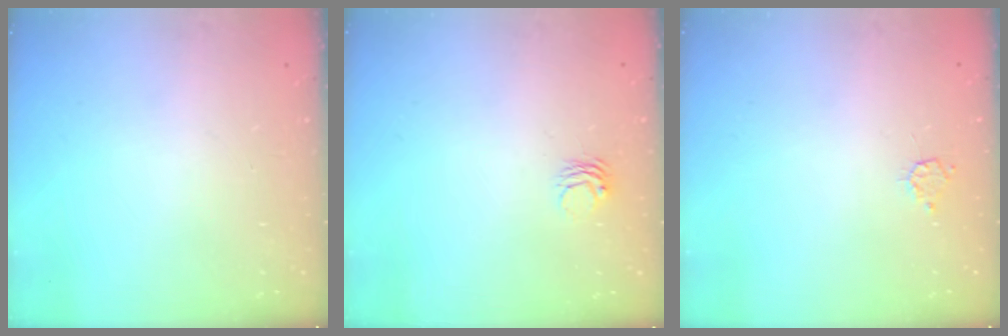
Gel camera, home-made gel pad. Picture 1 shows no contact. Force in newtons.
{"total": 2.7, "press": 2.7, "slide": 0.2}
{"total": 3.3, "press": 3.2, "slide": 0.3}